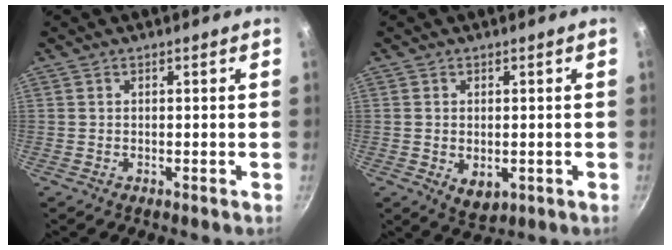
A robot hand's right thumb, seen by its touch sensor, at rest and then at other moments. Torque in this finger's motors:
{"motor_torque": [-0.63, 0.05, 0.28, 0.46, -0.03]}